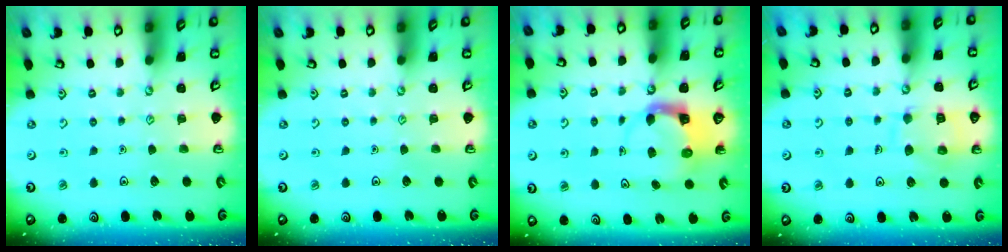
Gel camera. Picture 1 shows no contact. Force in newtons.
{"total": 0.0}
{"total": 3.9, "press": 3.8, "slide": 0.5}
{"total": 11.0, "press": 11.0, "slide": 0.9}